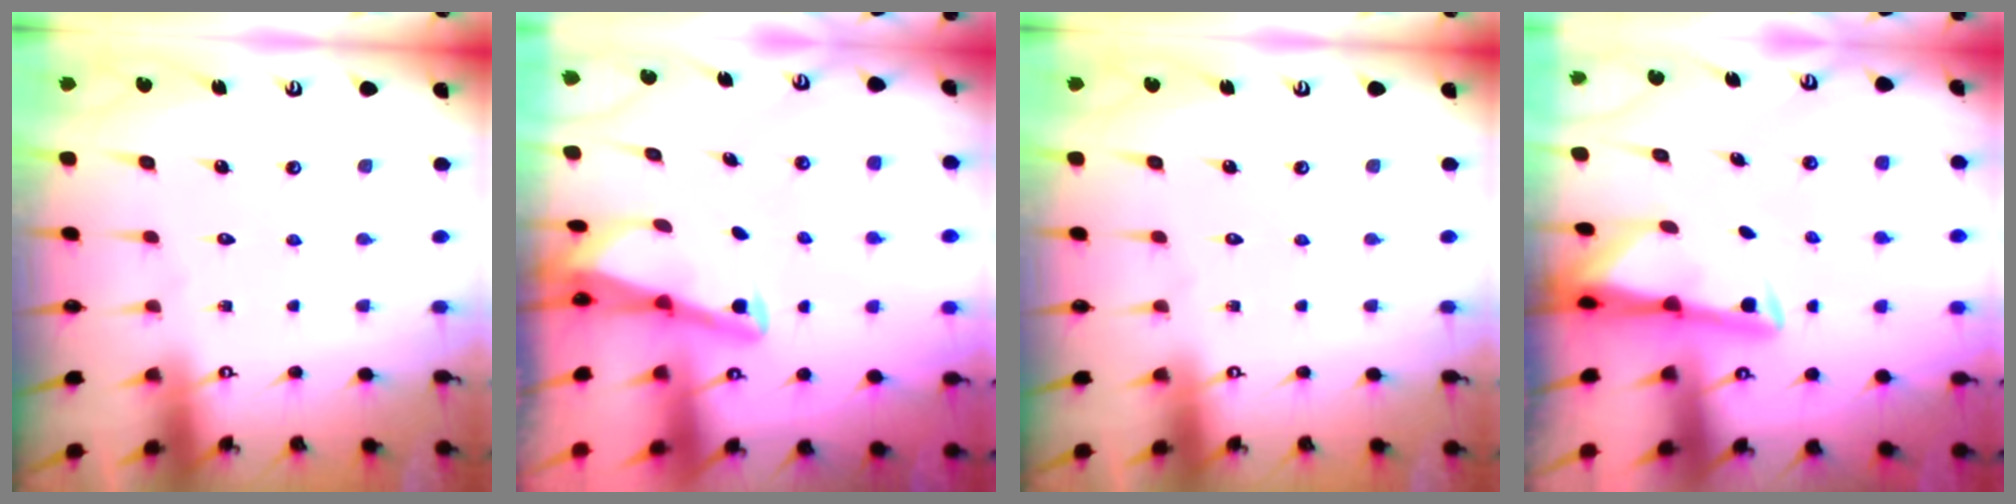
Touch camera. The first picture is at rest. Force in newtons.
{"total": 3.3, "press": 3.3, "slide": 0.3}
{"total": 0.0}
{"total": 2.9, "press": 2.9, "slide": 0.5}